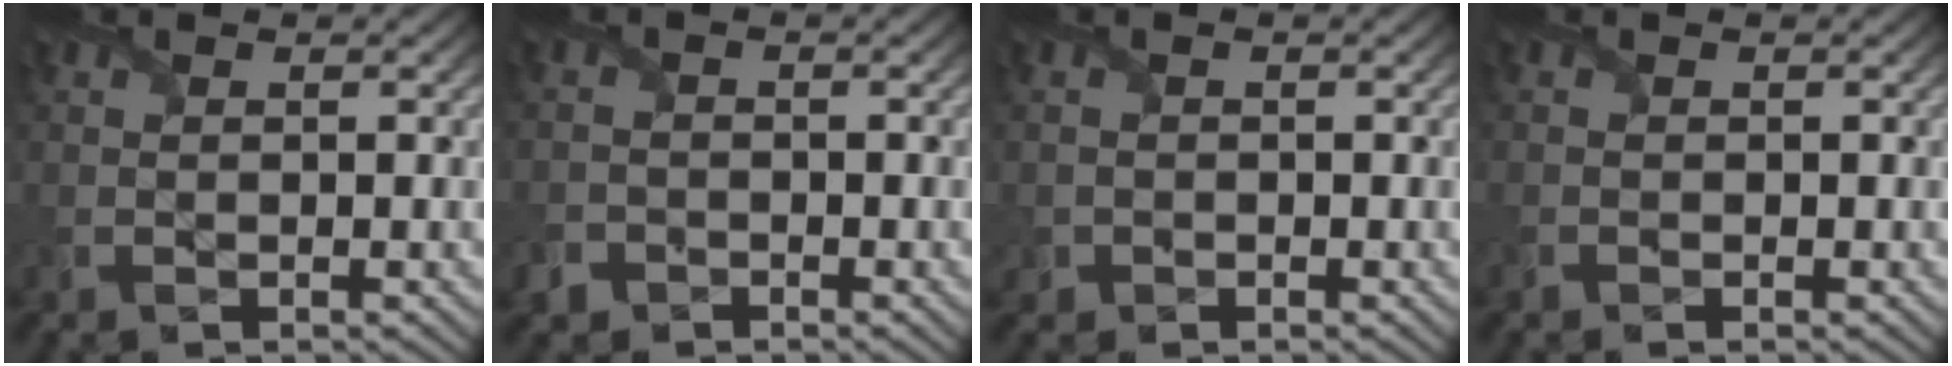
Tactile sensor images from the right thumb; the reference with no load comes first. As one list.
[{"total": 2.1, "force": [-1.4, 1.5, 0.3], "torque": [-0.002, -0.004, -0.033]}, {"total": 1.1, "force": [-0.2, 1.1, 0.2], "torque": [-0.006, -0.009, -0.006]}, {"total": 0.0}]